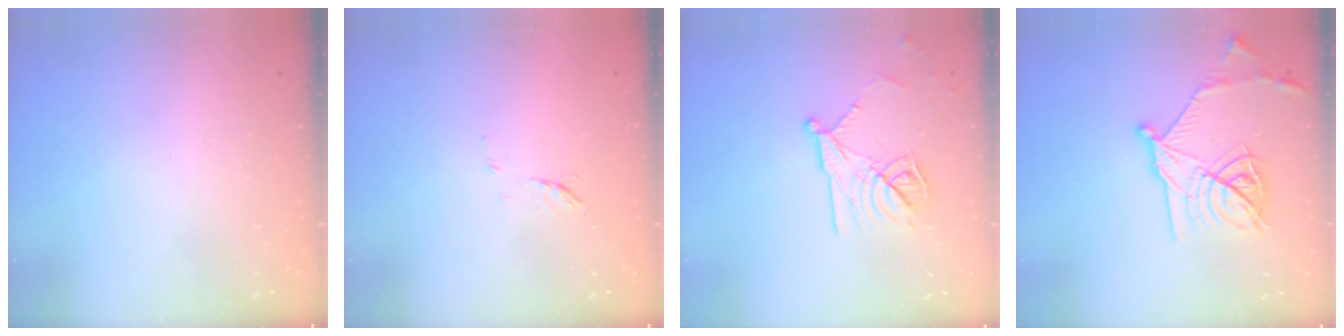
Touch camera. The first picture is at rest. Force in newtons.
{"total": 4.9, "press": 4.8, "slide": 1.3}
{"total": 13.5, "press": 13.5, "slide": 0.2}
{"total": 17.6, "press": 17.6, "slide": 0.9}